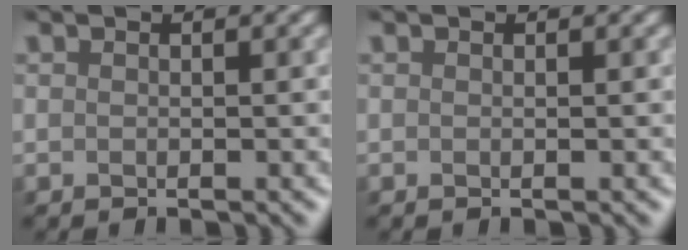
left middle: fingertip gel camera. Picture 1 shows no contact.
{"total": 0.0}